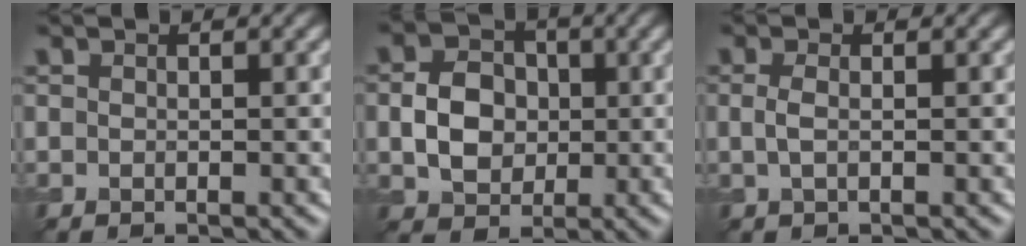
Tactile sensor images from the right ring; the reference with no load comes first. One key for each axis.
{"total": 4.3, "fx": -0.3, "fy": 3.5, "fz": 2.5, "tx": -0.048, "ty": -0.003, "tz": -0.007}
{"total": 1.0, "fx": -0.1, "fy": 0.4, "fz": 1.0, "tx": -0.025, "ty": -0.004, "tz": -0.003}